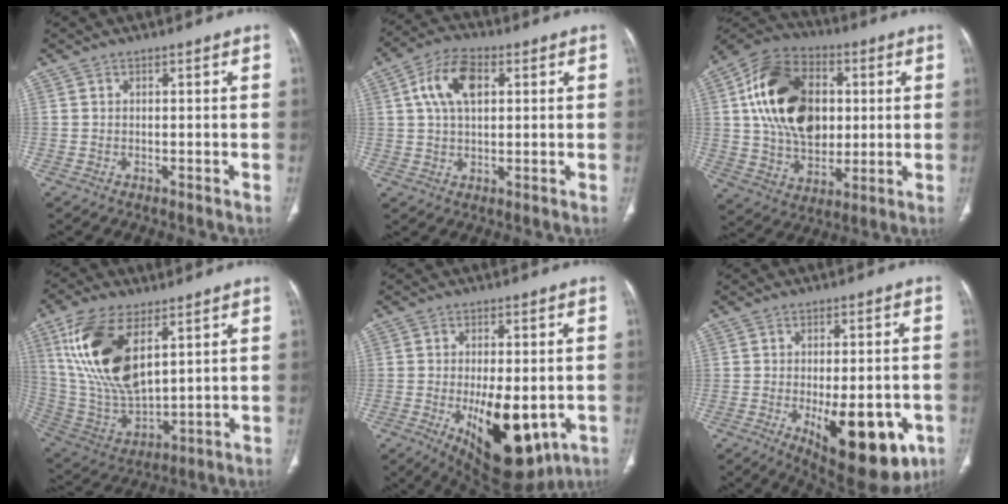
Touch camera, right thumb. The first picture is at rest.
{"total": 9.5, "force": [2.7, 5.3, 7.4], "torque": [-0.135, 0.012, 0.045]}
{"total": 22.2, "force": [3.7, 15.3, 15.7], "torque": [-0.256, 0.002, 0.066]}
{"total": 19.2, "force": [7.8, 9.2, 14.9], "torque": [-0.286, -0.029, 0.161]}
{"total": 16.6, "force": [-4.6, 8.0, 13.9], "torque": [-0.195, -0.014, -0.043]}
{"total": 18.0, "force": [-6.0, 7.8, 15.1], "torque": [-0.162, 0.002, -0.061]}